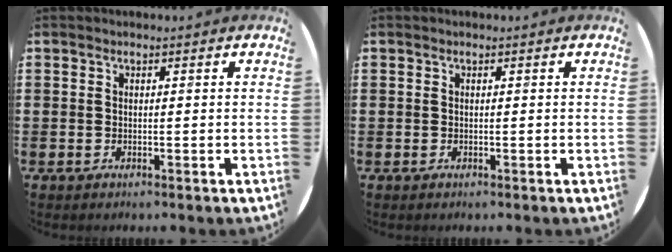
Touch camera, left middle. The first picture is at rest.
{"total": 0.0}